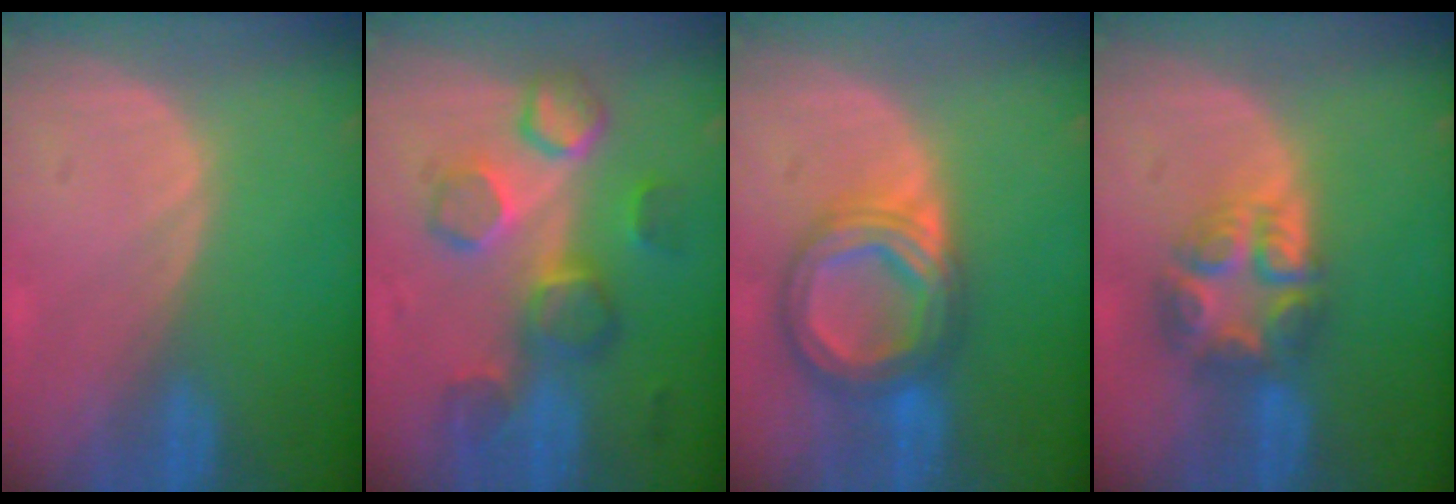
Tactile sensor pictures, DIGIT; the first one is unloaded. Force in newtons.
{"total": 8.7, "press": 8.4, "slide": 2.0}
{"total": 8.5, "press": 8.5, "slide": 0.6}
{"total": 7.7, "press": 6.7, "slide": 3.7}